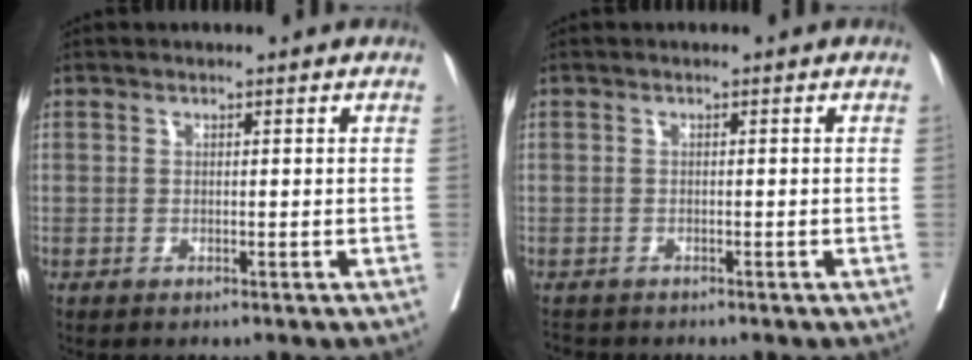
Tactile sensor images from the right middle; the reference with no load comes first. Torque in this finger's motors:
{"motor_torque": [-0.06, -0.05, 0.00, 0.00]}